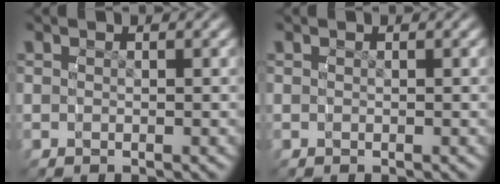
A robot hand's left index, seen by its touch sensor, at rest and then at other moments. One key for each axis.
{"total": 0.0}